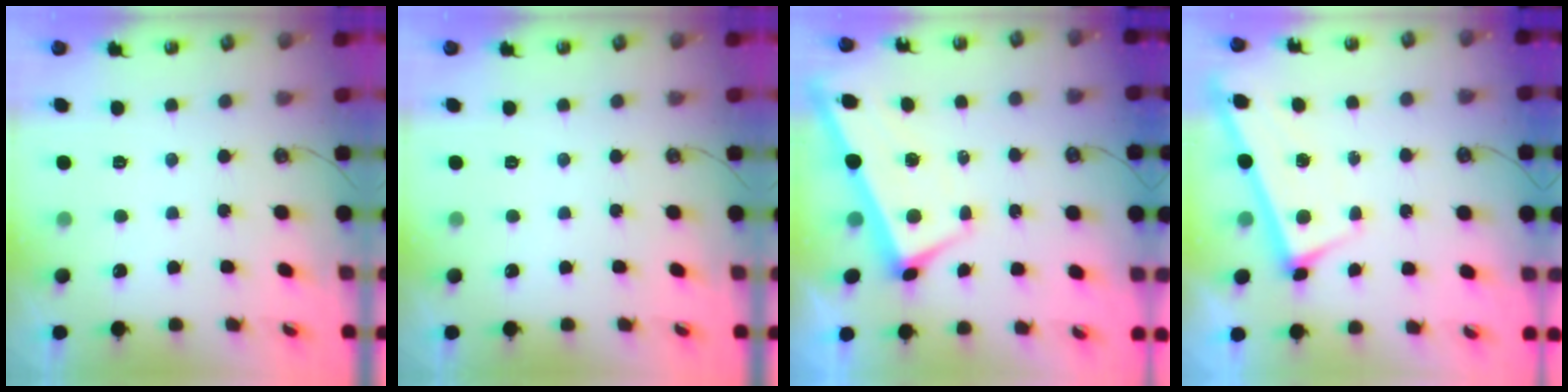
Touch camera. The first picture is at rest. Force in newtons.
{"total": 0.0}
{"total": 1.6, "press": 1.2, "slide": 1.0}
{"total": 3.1, "press": 3.1, "slide": 0.1}